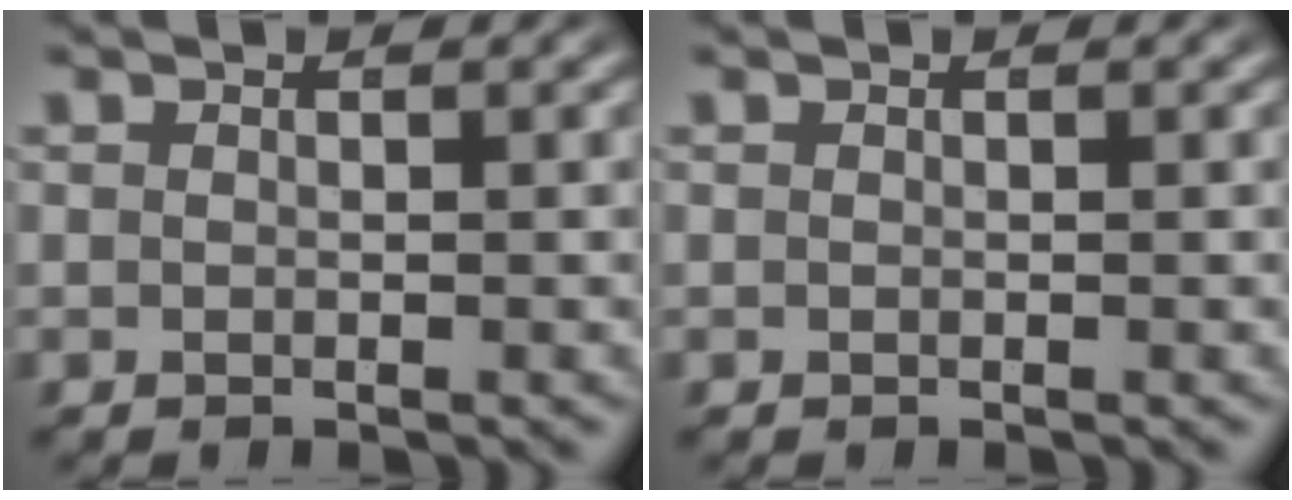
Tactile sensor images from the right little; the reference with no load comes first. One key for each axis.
{"total": 0.0}